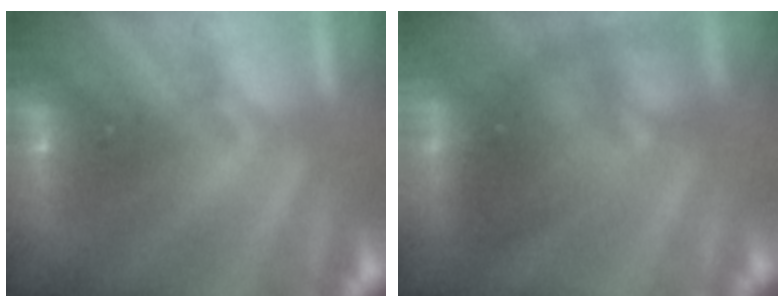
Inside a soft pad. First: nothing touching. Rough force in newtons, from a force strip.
{"total": 7.5}